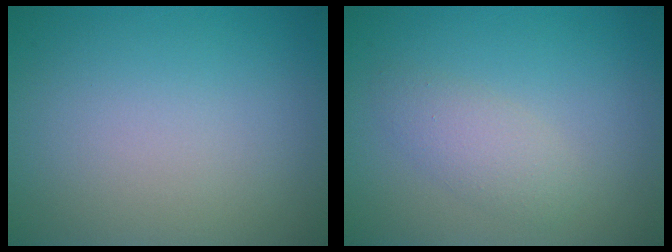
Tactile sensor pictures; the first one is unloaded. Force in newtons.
{"total": 2.3, "press": 2.3, "slide": 0.1}